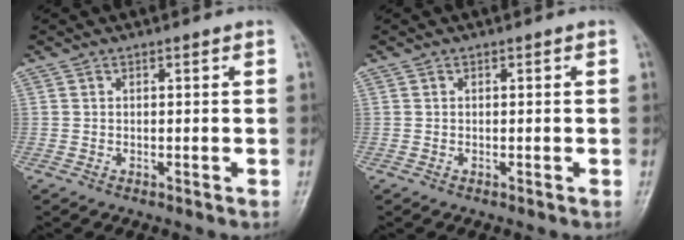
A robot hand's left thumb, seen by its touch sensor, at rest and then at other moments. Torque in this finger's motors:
{"motor_torque": [0.00, 0.00, 0.00, 0.00, 0.00]}